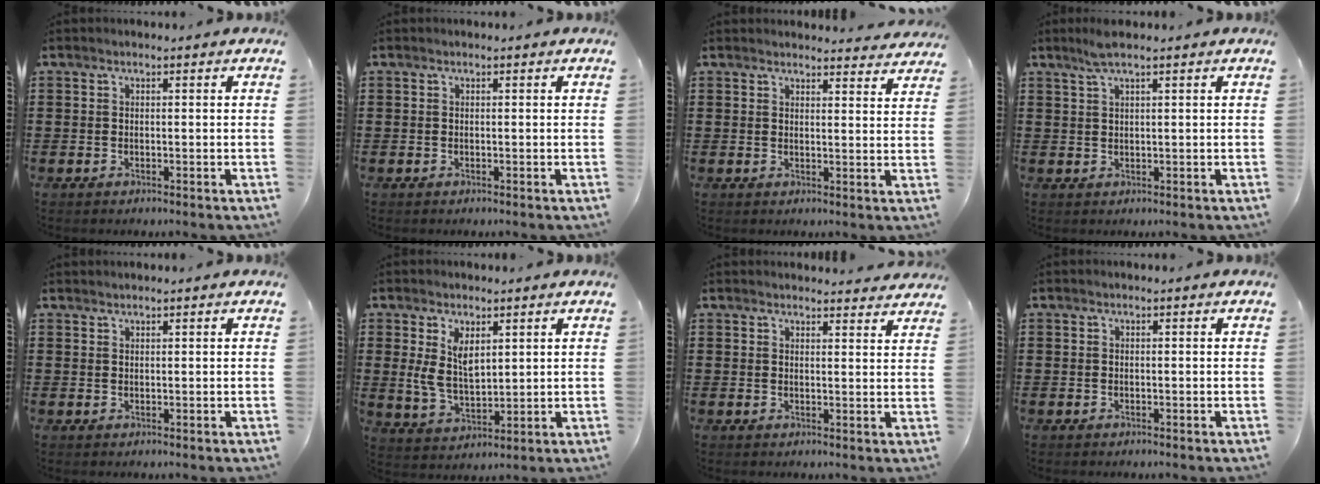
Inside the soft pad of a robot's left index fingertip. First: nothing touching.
{"total": 0.0}
{"total": 2.9, "force": [2.9, 0.0, 0.3], "torque": [-0.006, -0.014, 0.053]}
{"total": 2.7, "force": [1.8, 0.2, 2.0], "torque": [-0.042, 0.001, 0.032]}
{"total": 0.8, "force": [0.8, 0.0, 0.1], "torque": [-0.005, -0.001, 0.016]}
{"total": 6.1, "force": [2.3, 3.2, 4.6], "torque": [-0.098, 0.001, 0.038]}
{"total": 2.5, "force": [2.5, 0.0, 0.2], "torque": [-0.002, -0.011, 0.047]}
{"total": 0.0}